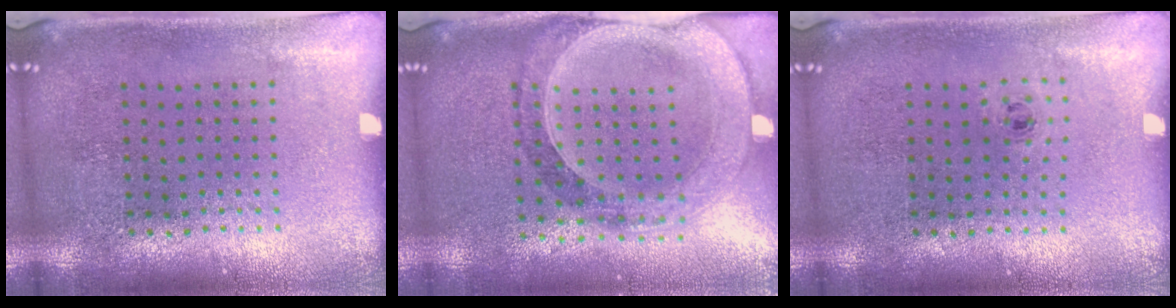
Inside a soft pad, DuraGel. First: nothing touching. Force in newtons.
{"total": 1.4, "press": 1.3, "slide": 0.4}
{"total": 0.6, "press": 0.3, "slide": 0.5}